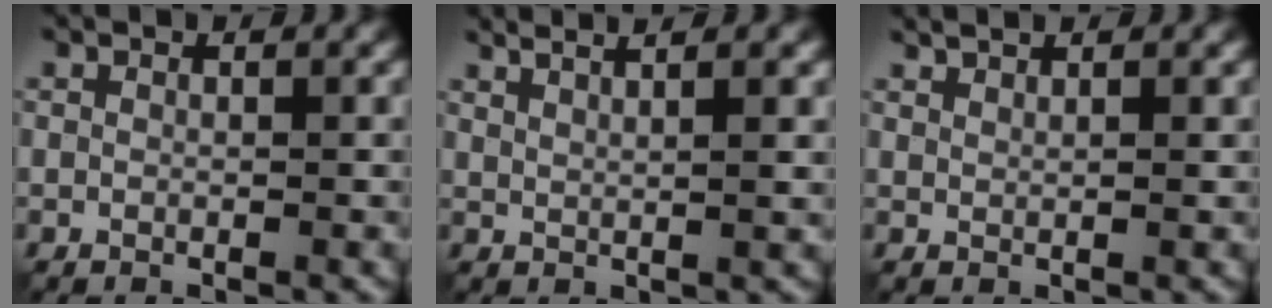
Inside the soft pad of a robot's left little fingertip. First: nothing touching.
{"total": 3.9, "force": [2.8, 0.9, 2.5], "torque": [-0.021, 0.012, 0.022]}
{"total": 1.5, "force": [1.3, 0.3, 0.8], "torque": [-0.006, 0.003, 0.018]}